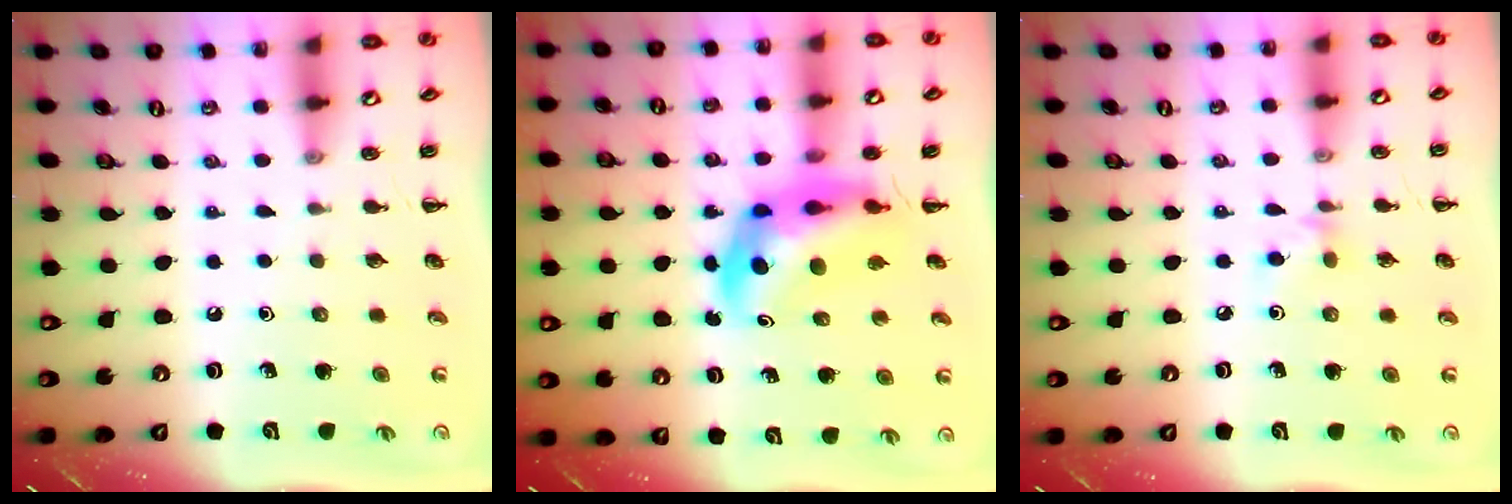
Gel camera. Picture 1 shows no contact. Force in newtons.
{"total": 9.0, "press": 8.6, "slide": 2.8}
{"total": 3.9, "press": 3.7, "slide": 1.3}